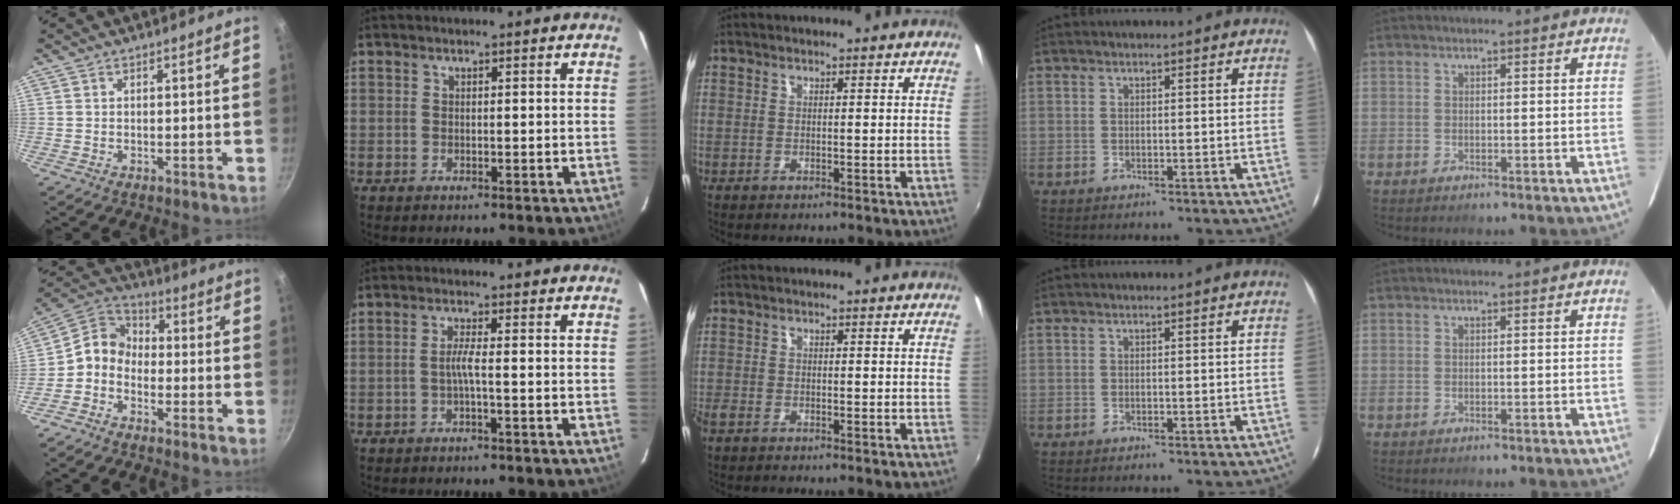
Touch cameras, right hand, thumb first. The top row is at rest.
{"thumb": {"total": 7.3, "force": [-2.5, 5.7, 3.7], "torque": [-0.053, 0.041, -0.078]}, "index": {"total": 2.1, "force": [-0.8, -0.4, 1.9], "torque": [-0.039, 0.000, -0.016]}, "middle": {"total": 1.9, "force": [-1.5, 0.7, 0.8], "torque": [-0.020, -0.008, -0.031]}}